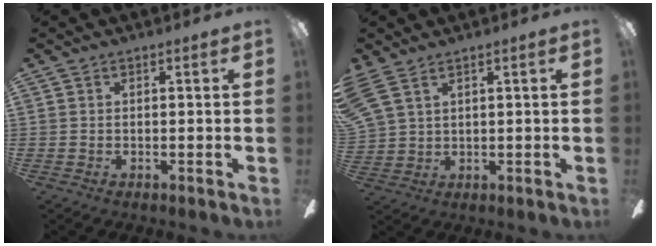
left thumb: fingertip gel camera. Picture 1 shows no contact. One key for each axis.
{"total": 4.9, "fx": 3.4, "fy": 2.4, "fz": 2.5, "tx": -0.056, "ty": -0.004, "tz": 0.070}